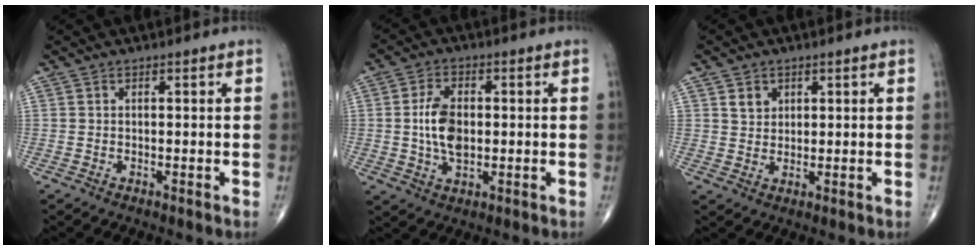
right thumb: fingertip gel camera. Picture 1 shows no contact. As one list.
[{"total": 7.9, "force": [0.1, 4.6, 6.4], "torque": [-0.116, 0.001, 0.001]}, {"total": 3.1, "force": [1.5, 2.5, 1.1], "torque": [-0.003, -0.011, 0.028]}]